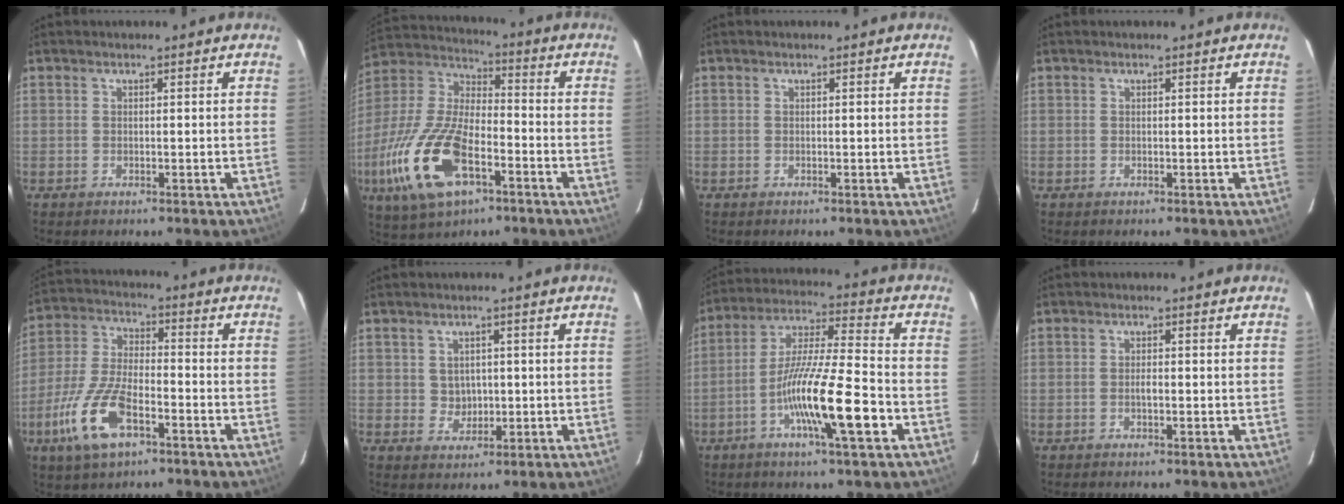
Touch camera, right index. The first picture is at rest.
{"total": 21.9, "force": [-8.8, 10.3, 17.1], "torque": [-0.382, -0.025, -0.160]}
{"total": 0.0}
{"total": 0.0}
{"total": 12.8, "force": [-6.2, 5.5, 9.7], "torque": [-0.216, -0.009, -0.115]}
{"total": 3.4, "force": [0.4, 3.2, 0.9], "torque": [-0.016, 0.007, 0.013]}
{"total": 14.7, "force": [-5.8, 1.0, 13.5], "torque": [-0.249, -0.007, -0.112]}
{"total": 1.1, "force": [-0.3, 0.5, 1.0], "torque": [-0.018, 0.002, -0.006]}